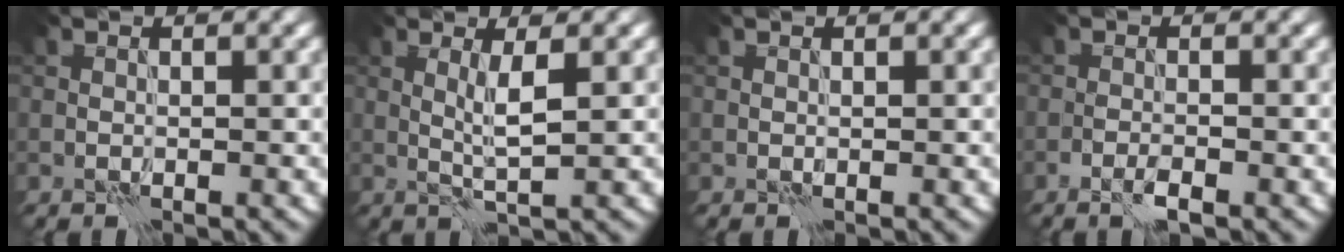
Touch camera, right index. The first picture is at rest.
{"total": 2.2, "force": [0.8, -0.1, 2.0], "torque": [-0.041, -0.003, 0.016]}
{"total": 0.0}
{"total": 1.1, "force": [-0.7, 0.0, 0.9], "torque": [-0.016, 0.000, -0.016]}